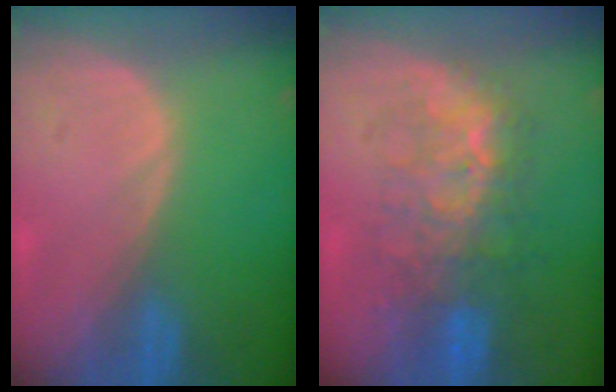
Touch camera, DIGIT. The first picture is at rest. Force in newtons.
{"total": 8.4, "press": 8.1, "slide": 2.2}